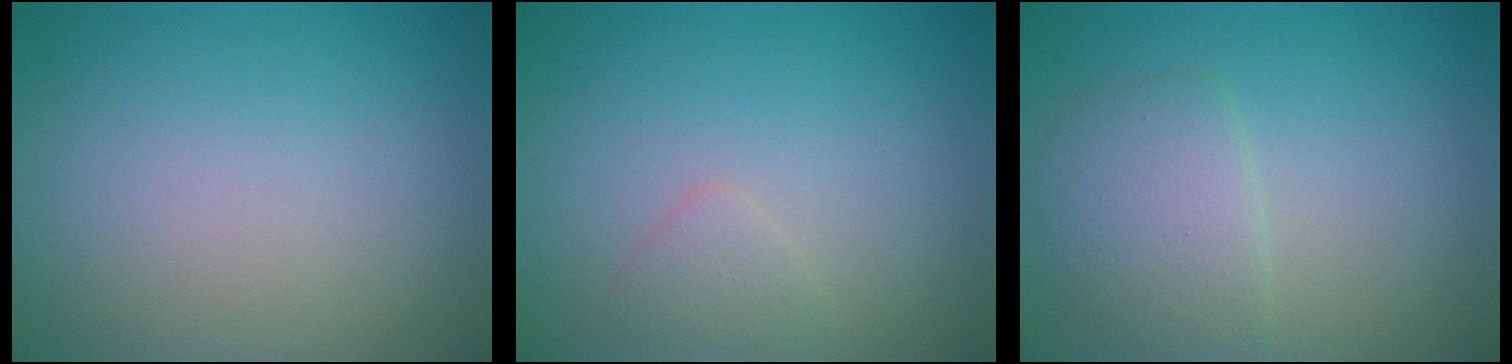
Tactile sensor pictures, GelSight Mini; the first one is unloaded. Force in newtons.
{"total": 1.1, "press": 1.1, "slide": 0.0}
{"total": 3.2, "press": 3.2, "slide": 0.2}